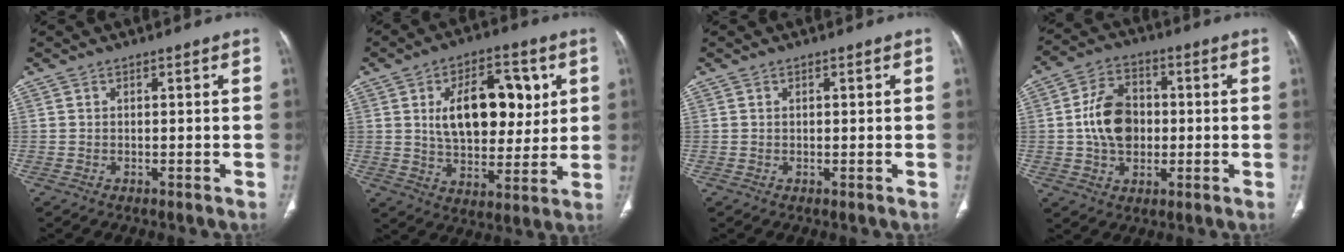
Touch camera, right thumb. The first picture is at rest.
{"total": 17.8, "force": [4.2, 10.1, 14.0], "torque": [-0.170, -0.009, 0.071]}
{"total": 0.0}
{"total": 11.4, "force": [-0.1, 8.3, 7.9], "torque": [-0.117, 0.016, -0.004]}